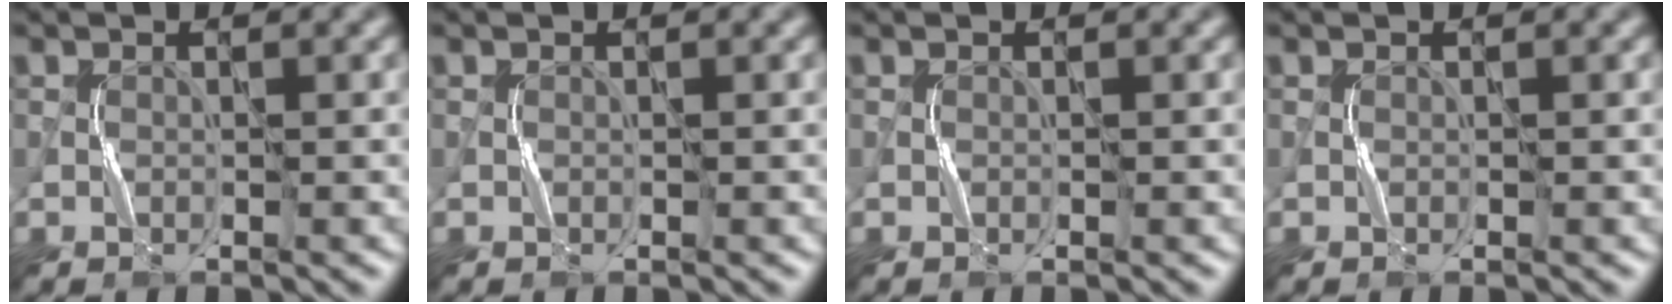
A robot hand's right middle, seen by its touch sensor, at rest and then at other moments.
{"total": 0.0}
{"total": 0.0}
{"total": 0.0}